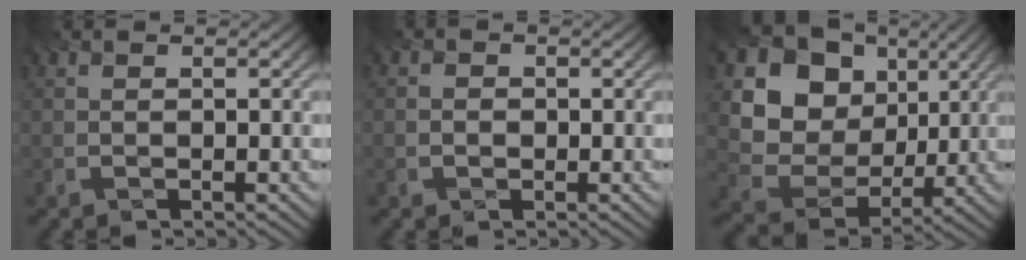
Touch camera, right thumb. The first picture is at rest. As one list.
[{"total": 1.4, "force": [-1.0, 0.9, -0.2], "torque": [0.002, -0.004, -0.016]}, {"total": 13.7, "force": [3.5, 11.7, 6.4], "torque": [-0.175, 0.022, 0.078]}]